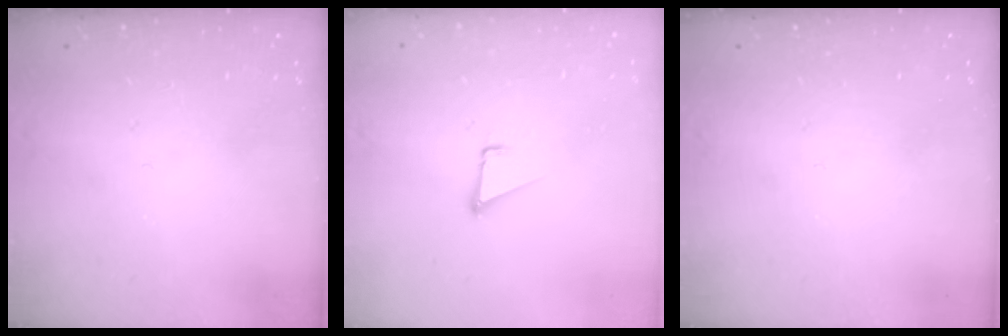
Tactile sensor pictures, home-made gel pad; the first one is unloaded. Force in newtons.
{"total": 1.7, "press": 1.7, "slide": 0.1}
{"total": 0.0}